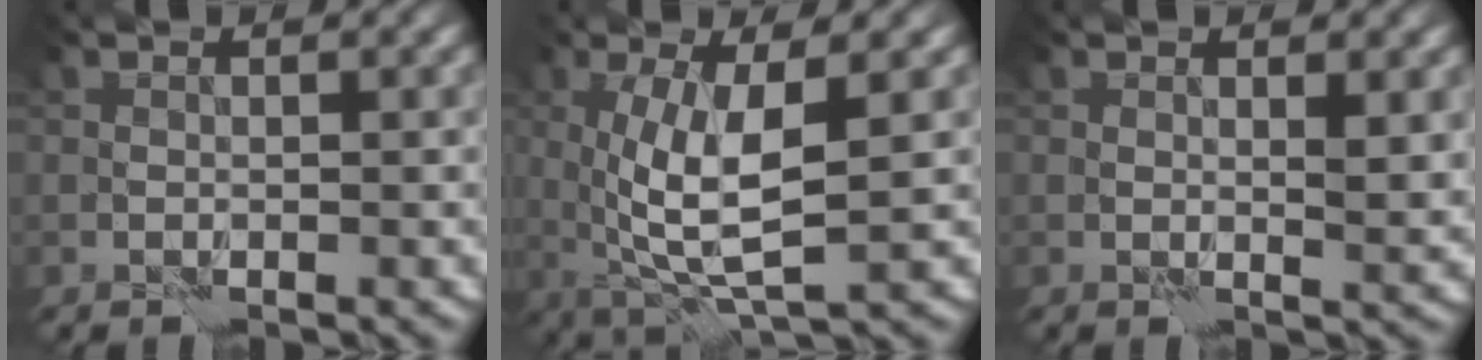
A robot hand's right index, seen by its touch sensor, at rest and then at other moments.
{"total": 6.4, "force": [0.9, 1.7, 6.1], "torque": [-0.120, -0.011, 0.021]}
{"total": 1.8, "force": [0.7, 0.5, 1.5], "torque": [-0.021, -0.008, 0.013]}